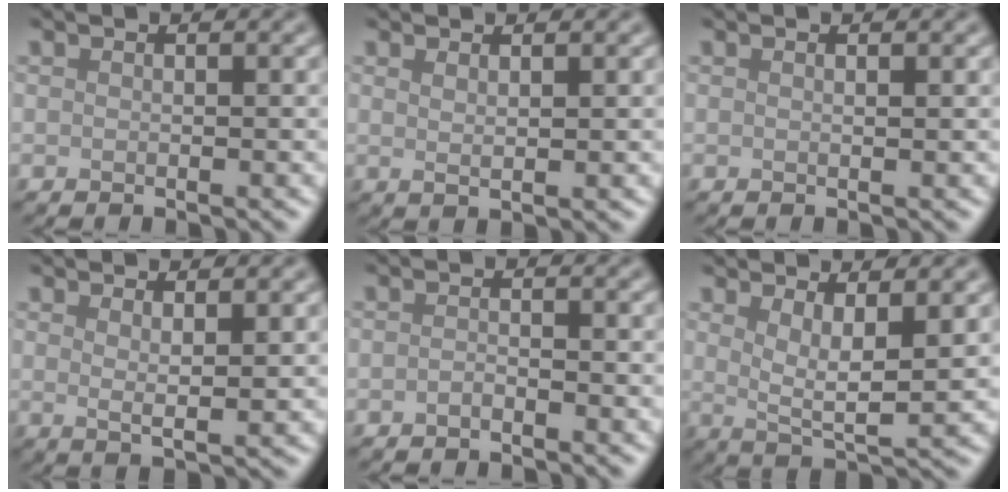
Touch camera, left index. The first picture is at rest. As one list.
[{"total": 1.3, "force": [0.8, 0.4, 1.0], "torque": [-0.014, -0.001, 0.012]}, {"total": 0.8, "force": [0.4, 0.2, 0.7], "torque": [-0.007, 0.002, 0.001]}, {"total": 2.2, "force": [1.2, 0.5, 1.8], "torque": [-0.025, -0.006, 0.018]}, {"total": 0.8, "force": [-0.6, 0.2, 0.5], "torque": [-0.011, 0.002, -0.013]}, {"total": 4.2, "force": [2.0, 1.1, 3.5], "torque": [-0.063, -0.013, 0.036]}]